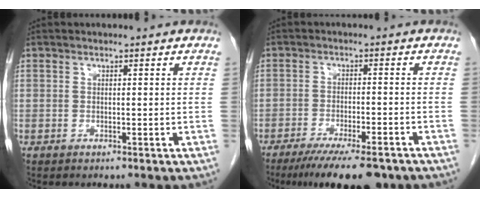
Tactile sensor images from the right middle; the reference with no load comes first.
{"total": 12.0, "force": [-9.3, 2.3, 7.3], "torque": [-0.106, -0.019, -0.140]}